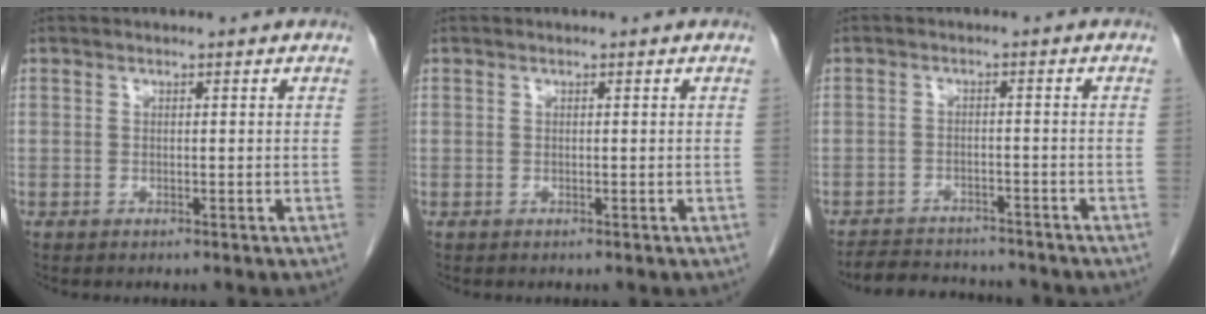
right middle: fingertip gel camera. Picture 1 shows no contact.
{"total": 0.0}
{"total": 7.7, "force": [-7.4, 1.7, 1.7], "torque": [-0.022, 0.004, -0.108]}